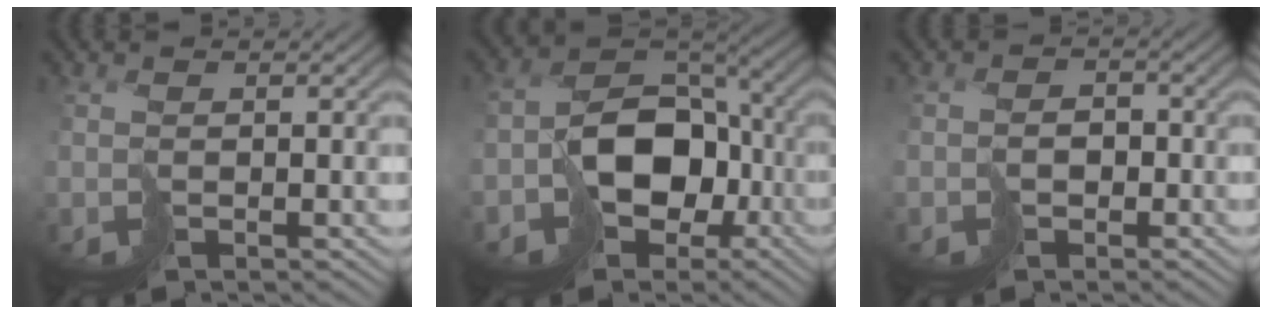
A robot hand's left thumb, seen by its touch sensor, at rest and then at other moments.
{"total": 11.8, "force": [-3.8, 8.3, 7.5], "torque": [-0.141, -0.013, -0.076]}
{"total": 4.6, "force": [-2.4, 3.6, 1.6], "torque": [-0.020, -0.001, -0.051]}